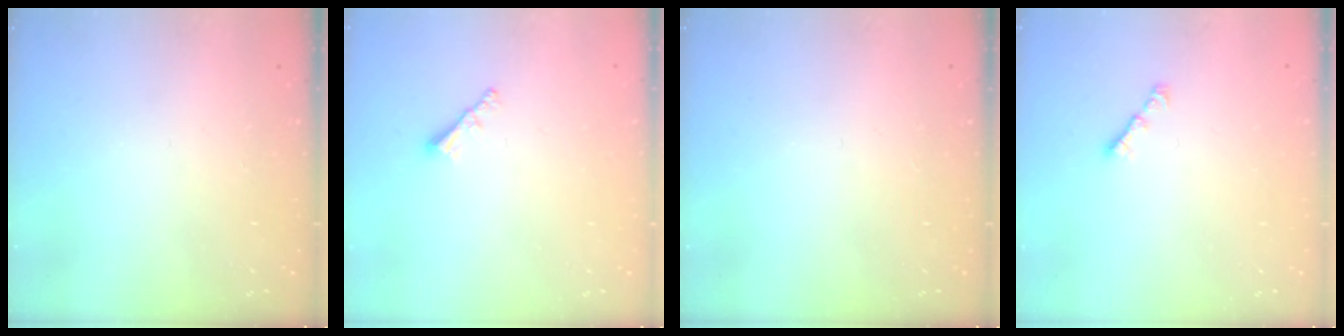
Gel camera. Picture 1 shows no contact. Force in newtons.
{"total": 1.9, "press": 1.9, "slide": 0.5}
{"total": 0.0}
{"total": 1.9, "press": 1.8, "slide": 0.6}